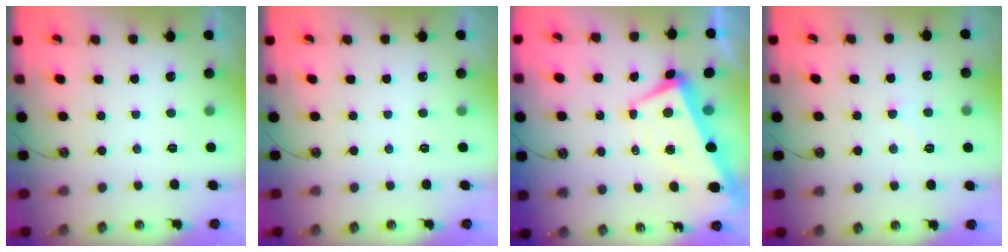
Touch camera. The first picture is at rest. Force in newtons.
{"total": 0.0}
{"total": 2.0, "press": 1.6, "slide": 1.2}
{"total": 2.0, "press": 2.0, "slide": 0.4}